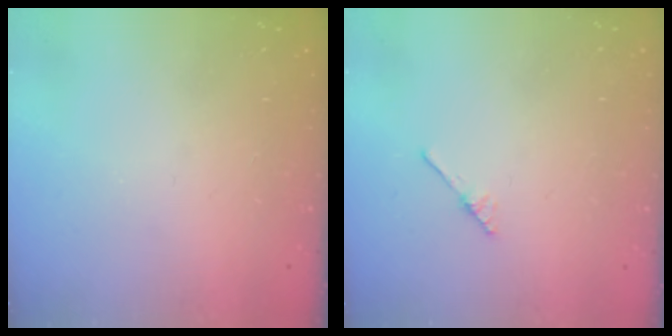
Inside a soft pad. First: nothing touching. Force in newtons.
{"total": 1.9, "press": 1.8, "slide": 0.3}